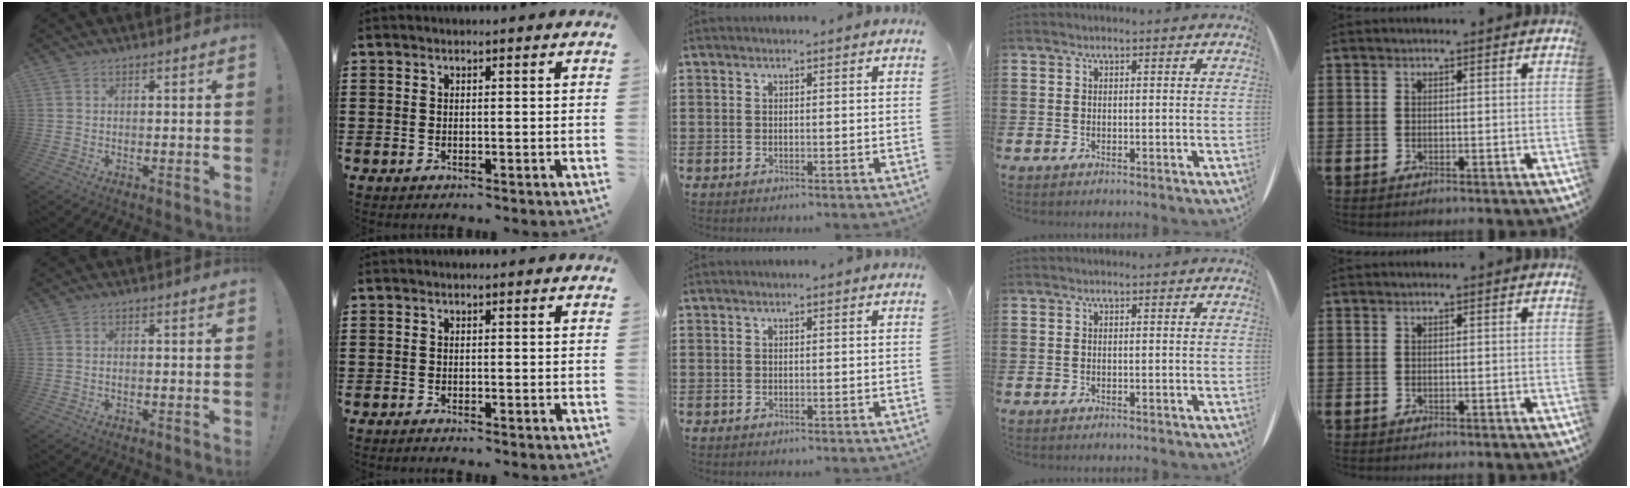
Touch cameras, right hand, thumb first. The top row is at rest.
{"thumb": {"total": 0.6, "force": [-0.4, 0.2, 0.4], "torque": [-0.014, 0.004, -0.005]}, "index": {"total": 0.7, "force": [-0.7, 0.0, 0.1], "torque": [-0.003, 0.000, -0.014]}}